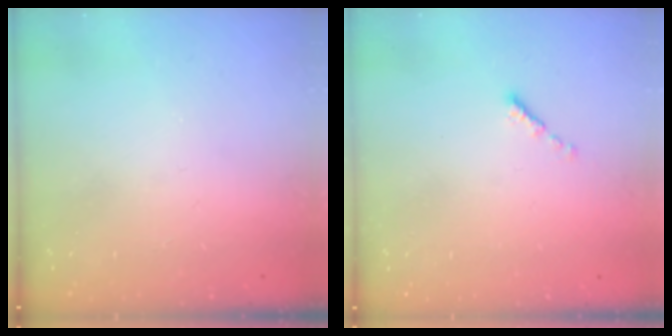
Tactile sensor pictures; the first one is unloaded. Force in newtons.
{"total": 0.0}